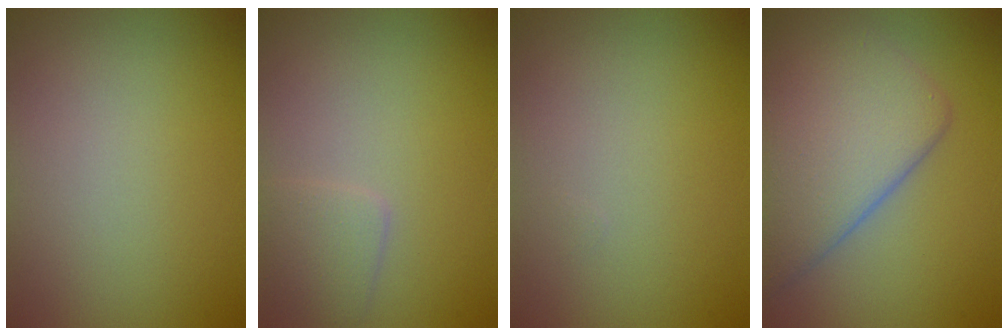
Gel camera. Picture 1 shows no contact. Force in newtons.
{"total": 1.8, "press": 1.8, "slide": 0.0}
{"total": 0.0}
{"total": 7.3, "press": 7.3, "slide": 0.5}